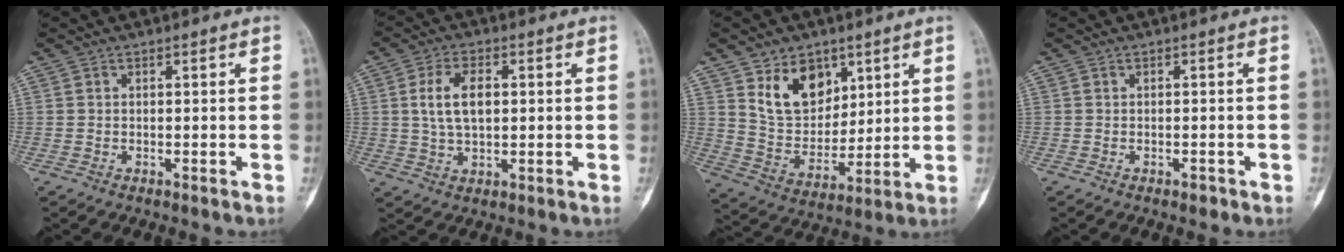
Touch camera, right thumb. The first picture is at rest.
{"total": 7.7, "force": [1.2, 4.4, 6.3], "torque": [-0.111, 0.004, 0.024]}
{"total": 12.5, "force": [6.4, 8.6, 6.5], "torque": [-0.074, -0.045, 0.129]}
{"total": 1.2, "force": [-0.7, 0.6, 0.7], "torque": [-0.008, 0.002, -0.009]}